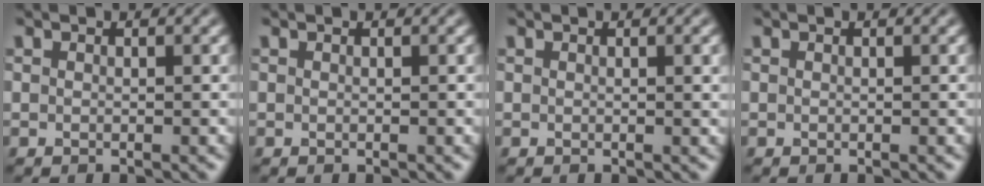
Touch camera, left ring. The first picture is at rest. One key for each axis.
{"total": 0.0}
{"total": 1.4, "fx": 0.3, "fy": 0.4, "fz": 1.3, "tx": -0.013, "ty": 0.003, "tz": 0.003}
{"total": 0.0}